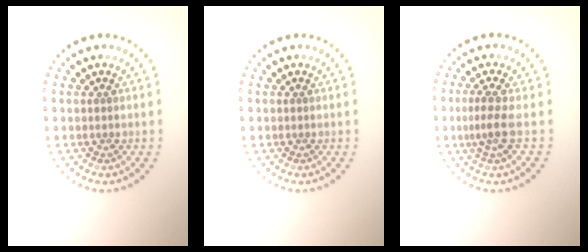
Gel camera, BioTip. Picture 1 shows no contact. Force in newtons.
{"total": 0.0}
{"total": 2.2, "press": 1.6, "slide": 1.6}